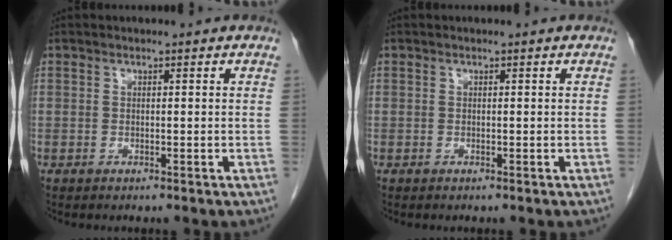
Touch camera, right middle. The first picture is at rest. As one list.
[{"total": 0.0}]